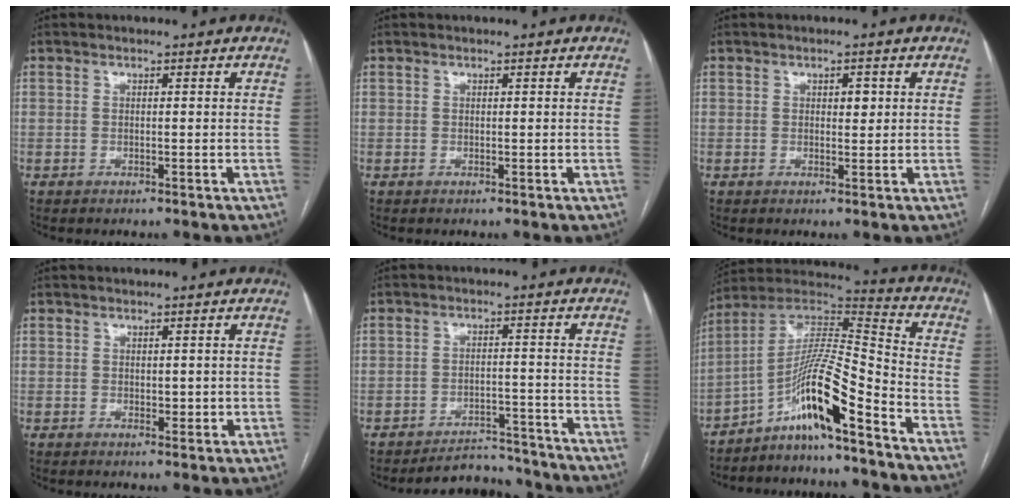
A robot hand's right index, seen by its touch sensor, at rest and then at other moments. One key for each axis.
{"total": 0.0}
{"total": 1.8, "fx": 0.6, "fy": 0.9, "fz": 1.4, "tx": -0.019, "ty": 0.000, "tz": 0.009}
{"total": 1.8, "fx": 0.2, "fy": 1.2, "fz": 1.3, "tx": -0.016, "ty": -0.002, "tz": 0.007}
{"total": 6.4, "fx": -6.2, "fy": 1.6, "fz": -0.4, "tx": 0.016, "ty": 0.016, "tz": -0.093}
{"total": 13.1, "fx": -8.2, "fy": 0.2, "fz": 10.2, "tx": -0.195, "ty": 0.016, "tz": -0.152}